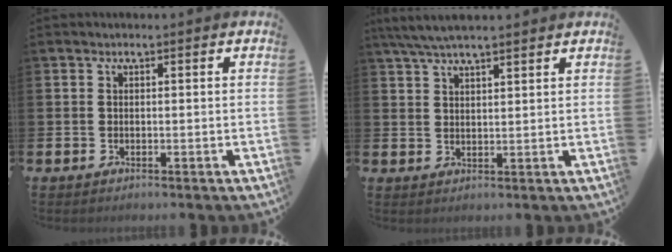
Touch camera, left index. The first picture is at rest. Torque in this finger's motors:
{"motor_torque": [1.06, -1.08, 0.68, 0.21]}